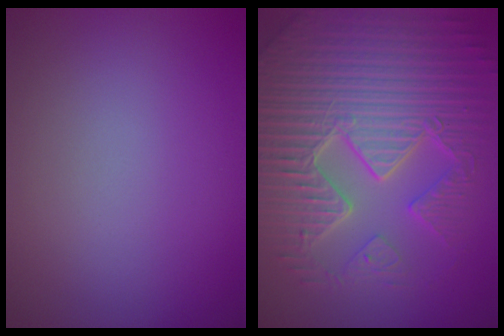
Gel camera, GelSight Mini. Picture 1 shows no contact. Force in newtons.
{"total": 10.0, "press": 6.7, "slide": 7.4}